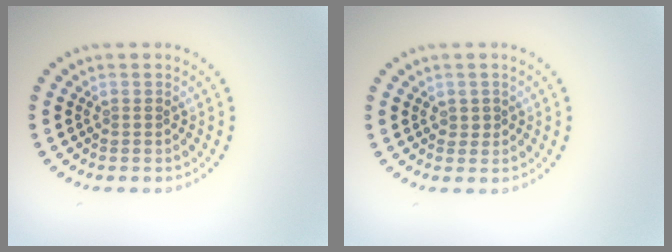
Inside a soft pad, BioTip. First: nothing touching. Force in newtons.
{"total": 0.5, "press": 0.4, "slide": 0.3}